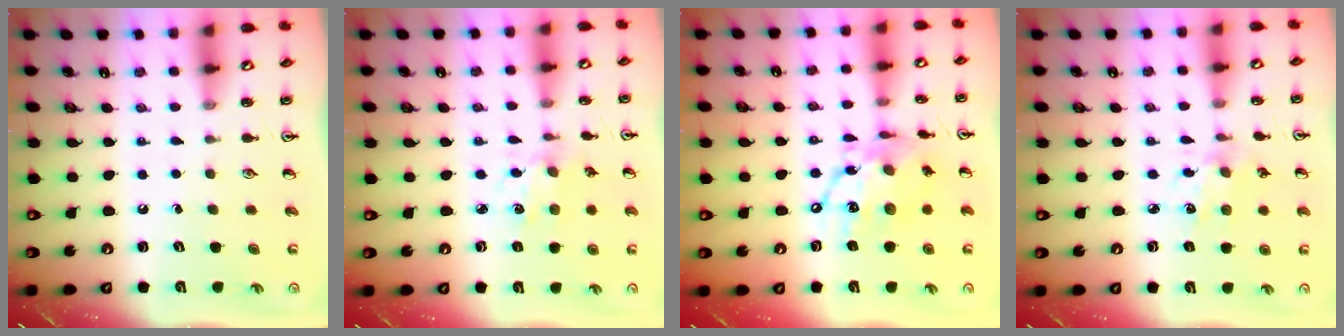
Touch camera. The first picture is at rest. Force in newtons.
{"total": 1.9, "press": 1.8, "slide": 0.5}
{"total": 14.0, "press": 13.9, "slide": 1.6}
{"total": 2.8, "press": 2.7, "slide": 0.7}